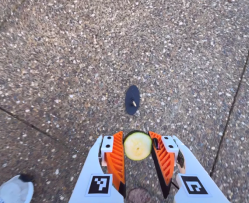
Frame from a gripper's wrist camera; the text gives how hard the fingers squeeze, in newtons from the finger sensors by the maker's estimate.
{"total": 10.3, "left": 10.3, "right": 10.3}